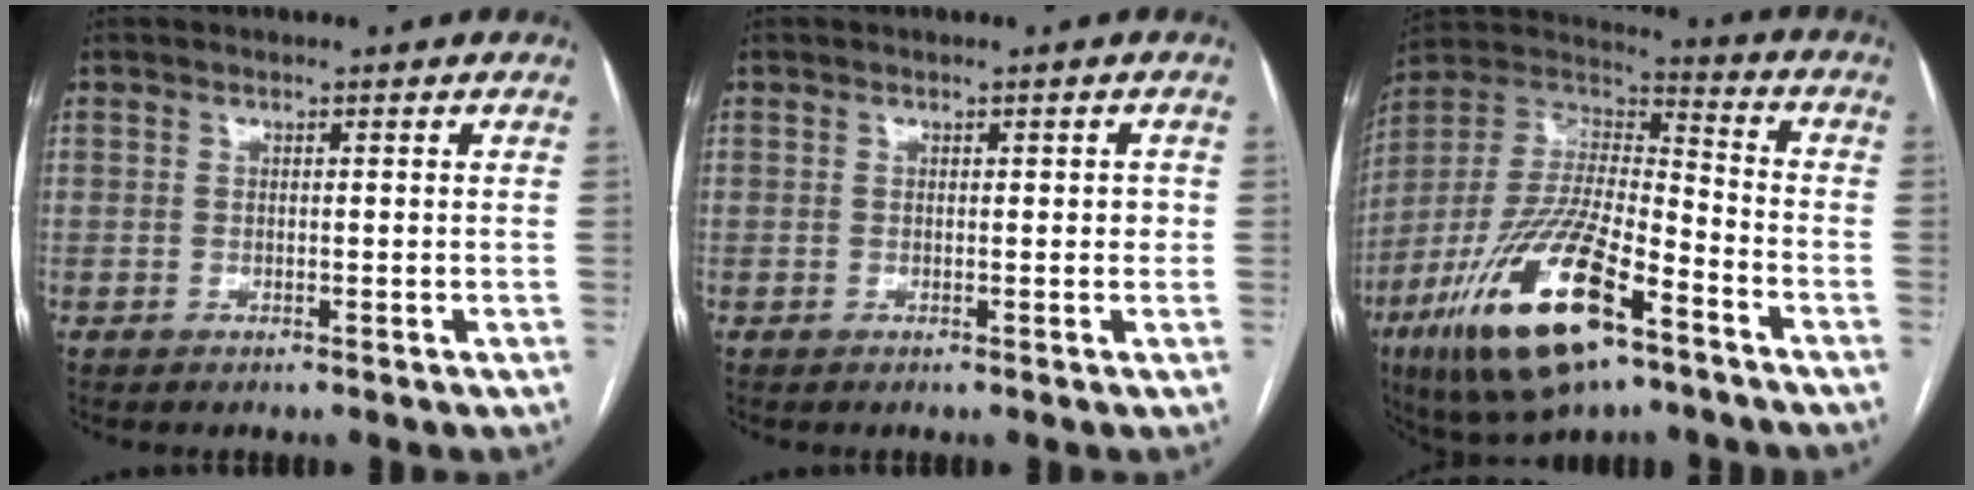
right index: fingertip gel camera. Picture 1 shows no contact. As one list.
[{"total": 1.4, "force": [0.1, 0.7, 1.3], "torque": [-0.013, 0.003, 0.002]}, {"total": 23.0, "force": [-12.2, 7.1, 18.1], "torque": [-0.384, -0.030, -0.216]}]